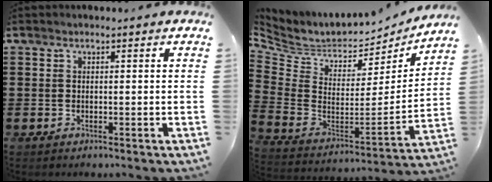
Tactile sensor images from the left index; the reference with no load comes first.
{"total": 4.9, "force": [4.4, 2.0, 0.8], "torque": [-0.051, -0.050, 0.074]}